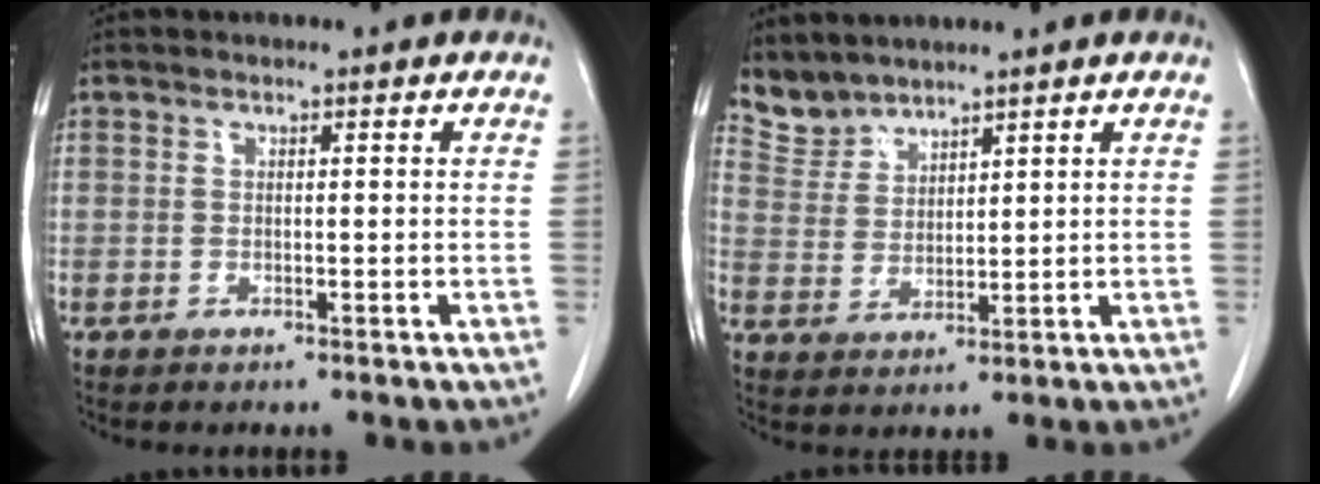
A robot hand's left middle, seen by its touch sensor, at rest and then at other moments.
{"total": 4.5, "force": [4.4, 0.9, -0.5], "torque": [0.003, 0.006, 0.101]}